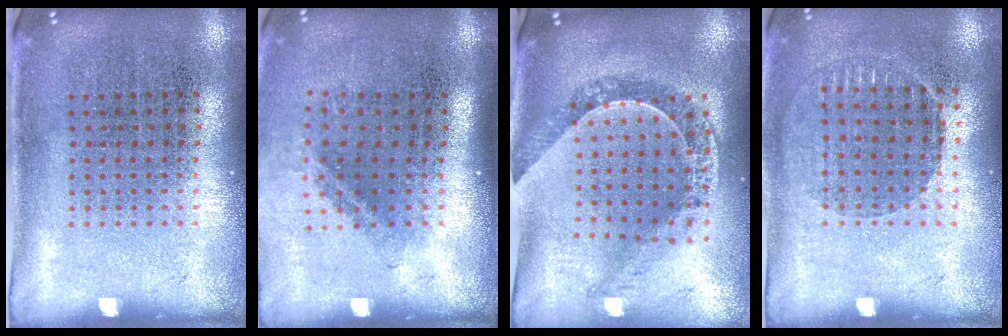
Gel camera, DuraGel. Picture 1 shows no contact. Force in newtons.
{"total": 1.5, "press": 1.0, "slide": 1.1}
{"total": 1.0, "press": 1.0, "slide": 0.1}
{"total": 0.8, "press": 0.8, "slide": 0.2}